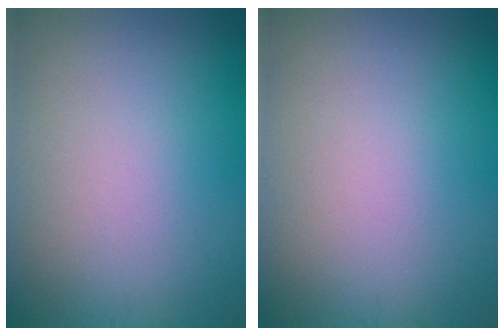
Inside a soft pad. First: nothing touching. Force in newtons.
{"total": 0.0}